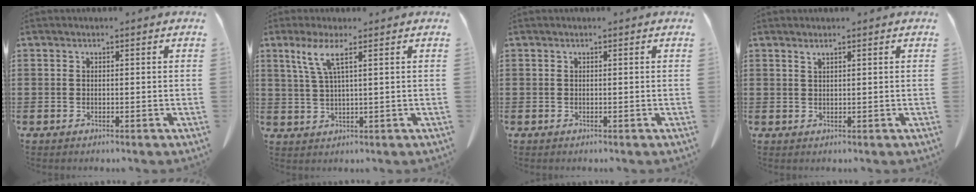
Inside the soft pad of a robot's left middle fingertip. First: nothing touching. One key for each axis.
{"total": 5.0, "fx": 2.5, "fy": 0.2, "fz": 4.3, "tx": -0.101, "ty": -0.004, "tz": 0.040}
{"total": 0.0}
{"total": 1.1, "fx": 0.8, "fy": 0.1, "fz": 0.7, "tx": -0.015, "ty": -0.002, "tz": 0.016}